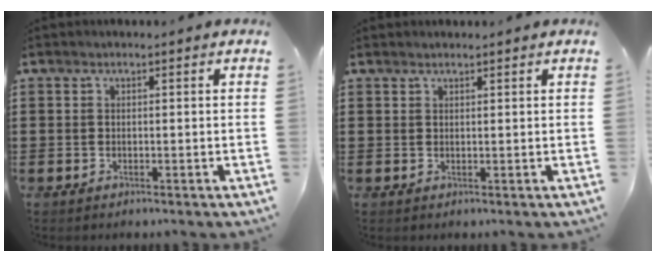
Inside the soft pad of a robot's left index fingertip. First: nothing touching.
{"total": 0.8, "force": [0.8, 0.1, 0.1], "torque": [-0.004, 0.000, 0.016]}